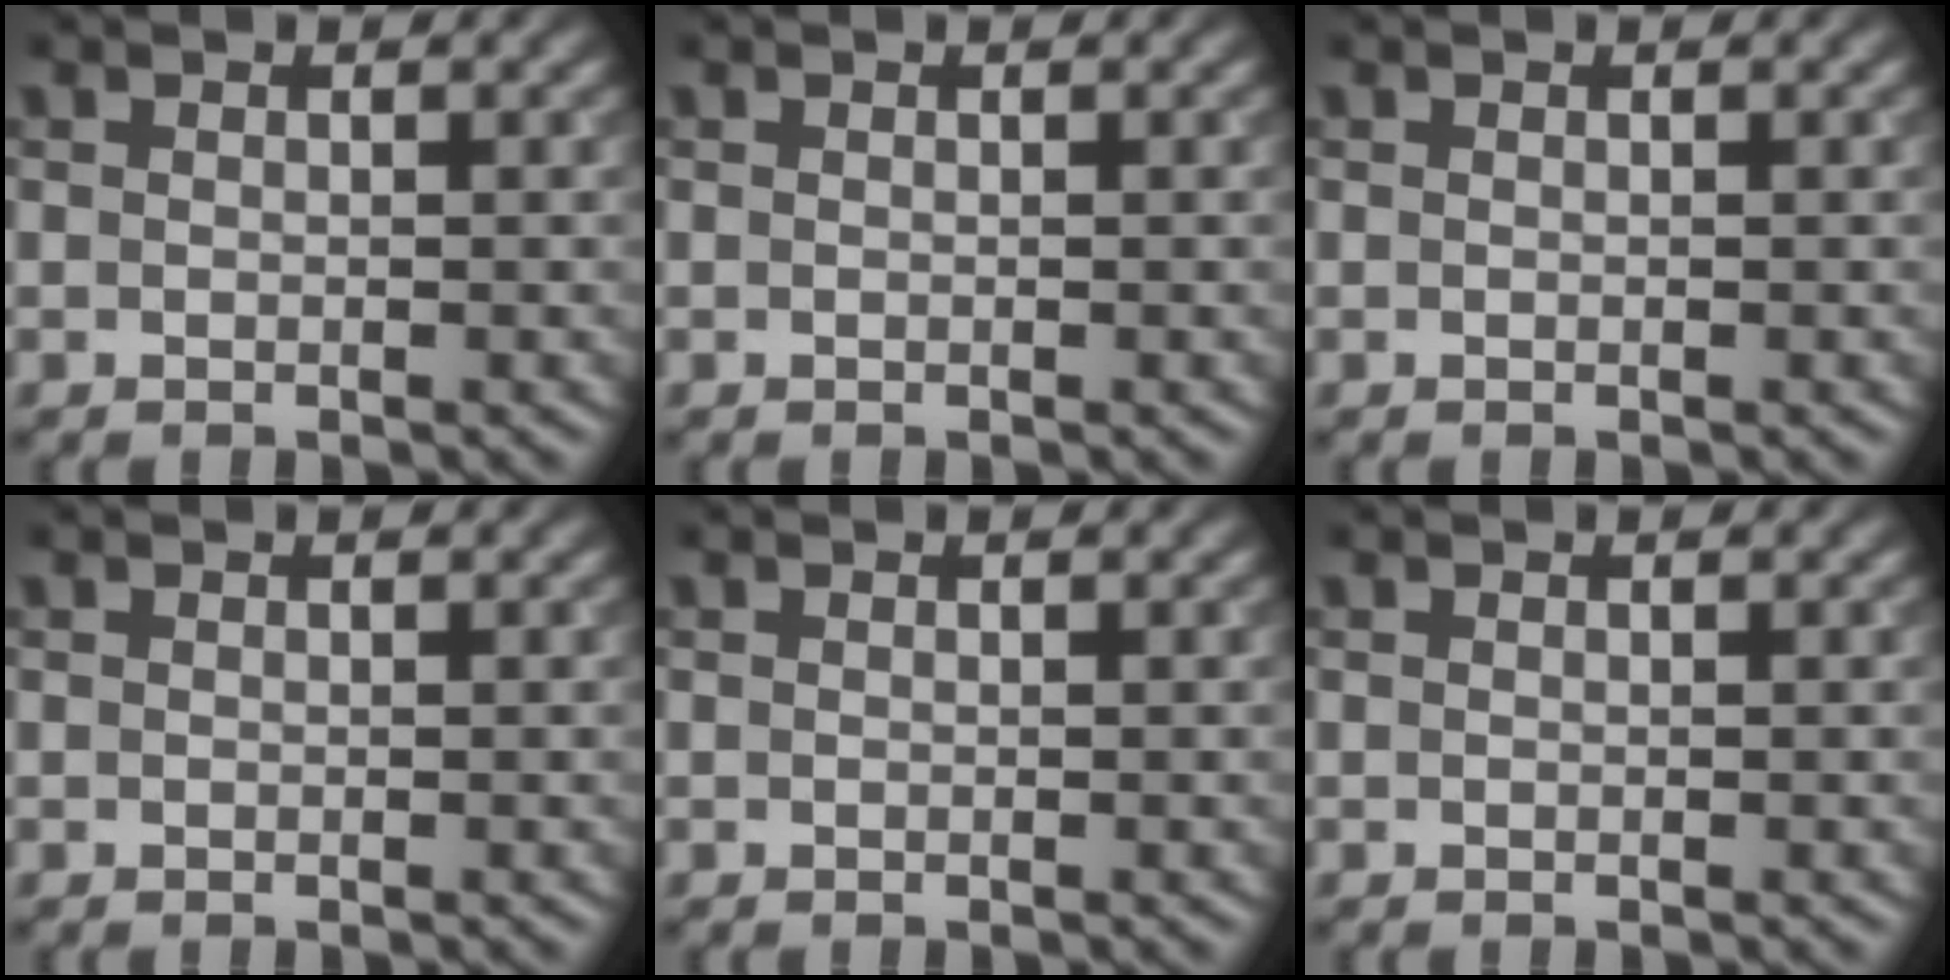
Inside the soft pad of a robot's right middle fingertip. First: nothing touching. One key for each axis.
{"total": 0.0}
{"total": 0.0}
{"total": 0.0}
{"total": 0.0}
{"total": 0.0}